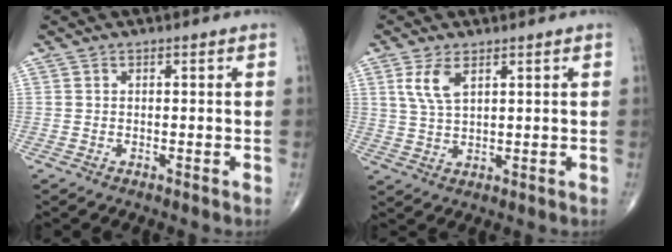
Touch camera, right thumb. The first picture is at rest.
{"total": 5.2, "force": [2.4, 2.2, 4.0], "torque": [-0.084, -0.005, 0.056]}